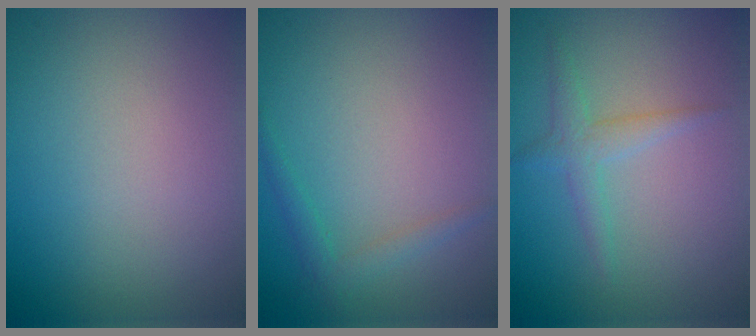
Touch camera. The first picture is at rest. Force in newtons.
{"total": 1.6, "press": 1.6, "slide": 0.1}
{"total": 1.9, "press": 1.9, "slide": 0.1}